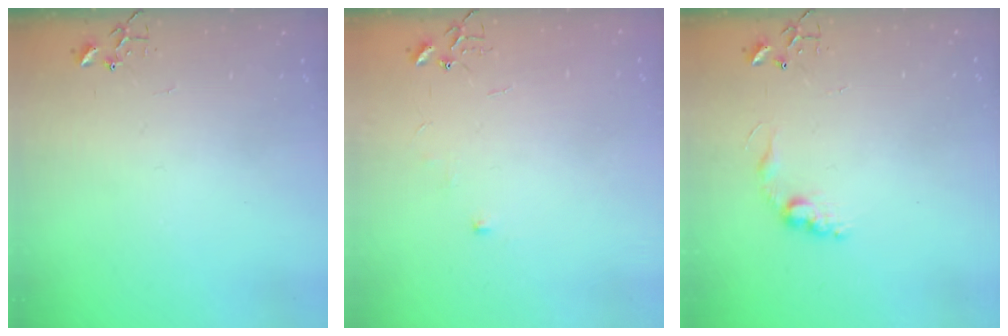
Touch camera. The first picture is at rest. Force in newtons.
{"total": 5.4, "press": 5.3, "slide": 0.7}
{"total": 8.6, "press": 8.6, "slide": 0.4}